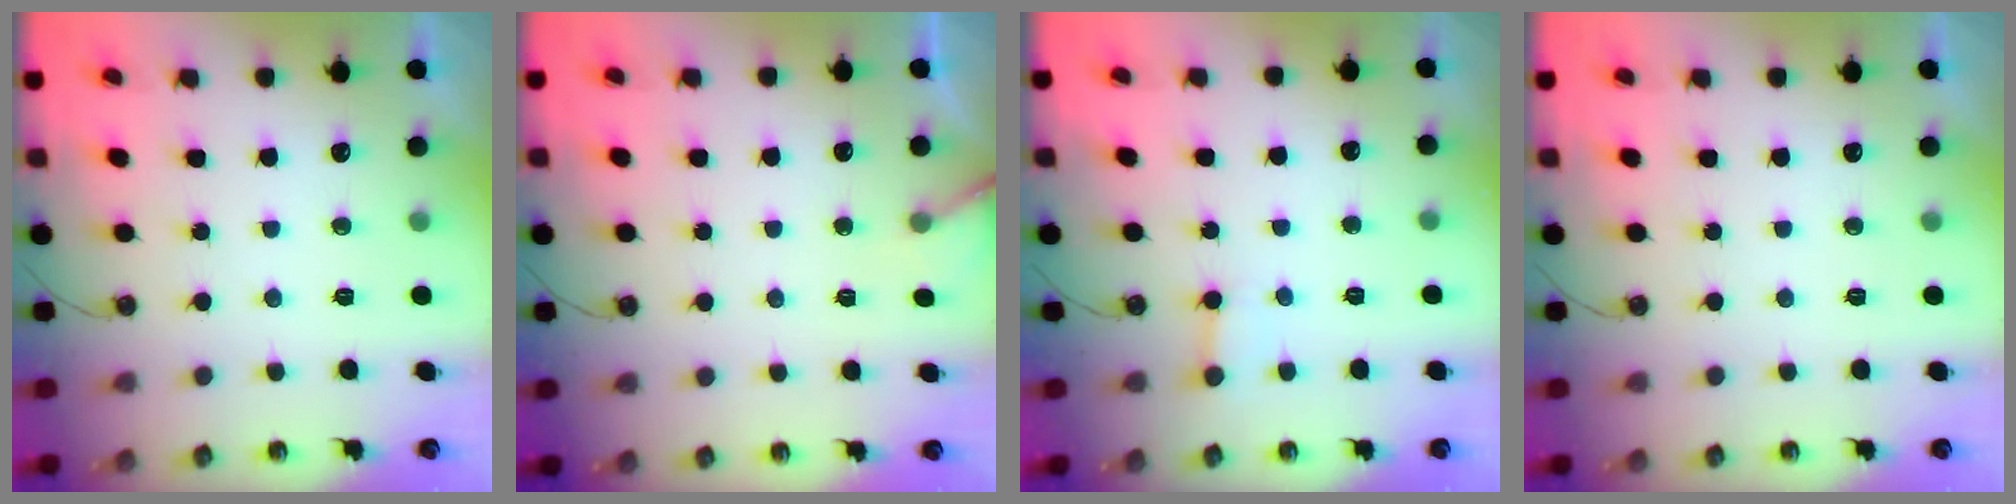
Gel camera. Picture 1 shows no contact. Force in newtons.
{"total": 4.5, "press": 4.5, "slide": 0.4}
{"total": 2.4, "press": 2.4, "slide": 0.4}
{"total": 0.0}